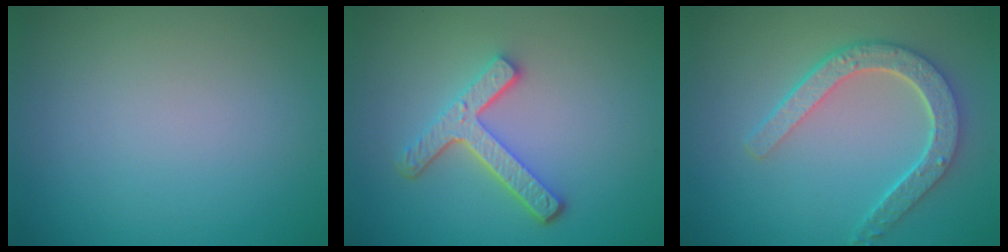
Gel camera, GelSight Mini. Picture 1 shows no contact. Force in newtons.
{"total": 4.4, "press": 3.3, "slide": 2.8}
{"total": 4.9, "press": 3.9, "slide": 3.0}